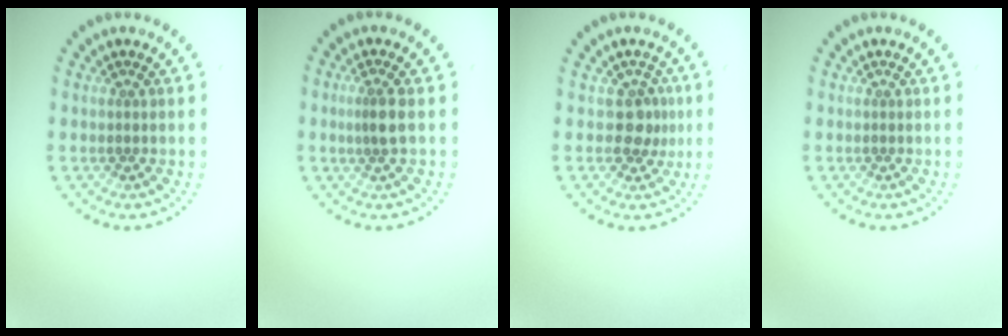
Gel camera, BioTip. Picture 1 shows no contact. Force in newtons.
{"total": 1.5, "press": 1.2, "slide": 0.9}
{"total": 2.2, "press": 1.8, "slide": 1.3}
{"total": 0.0}